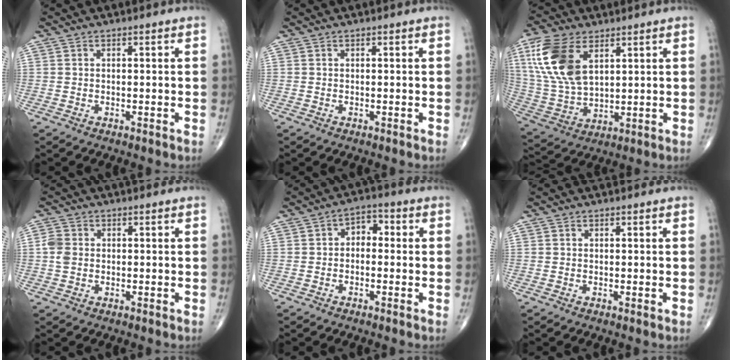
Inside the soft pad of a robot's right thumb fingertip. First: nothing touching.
{"total": 0.0}
{"total": 15.6, "force": [6.3, 8.6, 11.3], "torque": [-0.240, -0.016, 0.131]}
{"total": 3.1, "force": [0.0, 2.5, 1.8], "torque": [-0.038, 0.006, -0.003]}
{"total": 4.1, "force": [0.0, 2.9, 2.9], "torque": [-0.022, 0.017, -0.015]}
{"total": 0.0}